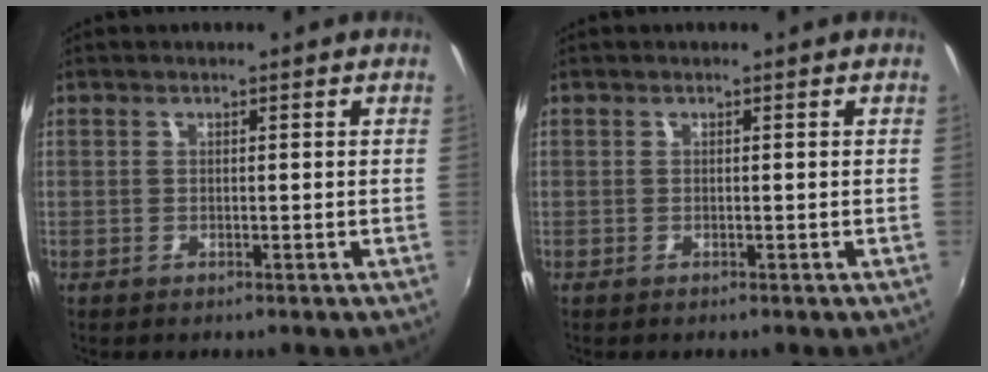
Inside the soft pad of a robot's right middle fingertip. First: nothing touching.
{"total": 0.0}